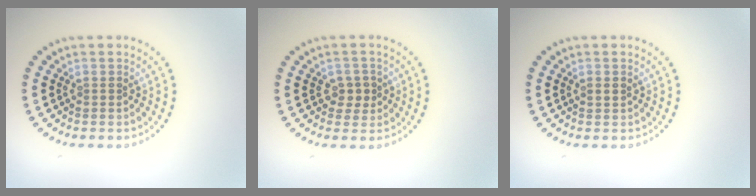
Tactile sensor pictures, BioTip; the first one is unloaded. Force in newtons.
{"total": 1.8, "press": 1.7, "slide": 0.5}
{"total": 1.0, "press": 1.0, "slide": 0.1}